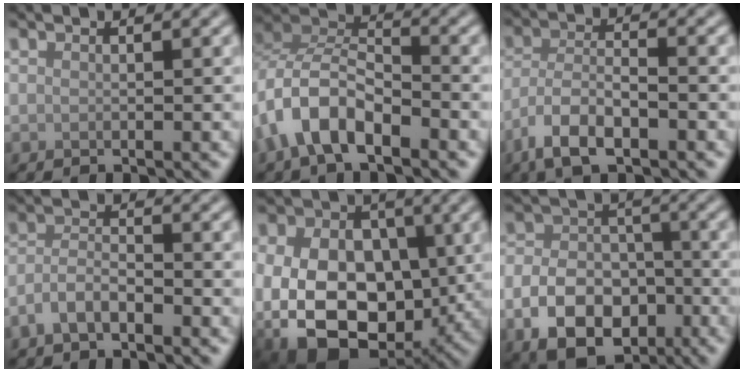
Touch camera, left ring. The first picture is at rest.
{"total": 6.0, "force": [-3.4, 3.0, 3.9], "torque": [-0.068, 0.009, -0.075]}
{"total": 5.1, "force": [-3.2, 1.9, 3.5], "torque": [-0.065, 0.002, -0.068]}
{"total": 2.6, "force": [-1.5, 1.1, 1.8], "torque": [-0.038, 0.005, -0.037]}
{"total": 16.8, "force": [-2.2, 12.9, 10.6], "torque": [-0.170, -0.011, -0.059]}
{"total": 8.0, "force": [-3.2, 5.4, 4.9], "torque": [-0.091, -0.012, -0.057]}